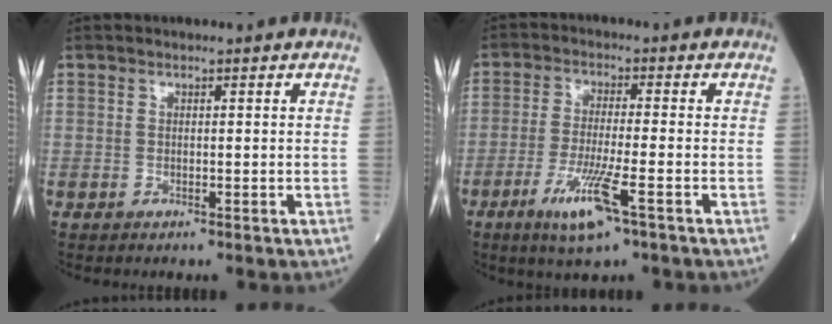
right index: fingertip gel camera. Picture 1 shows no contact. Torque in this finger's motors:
{"motor_torque": [0.23, -0.26, 0.09, 0.04]}